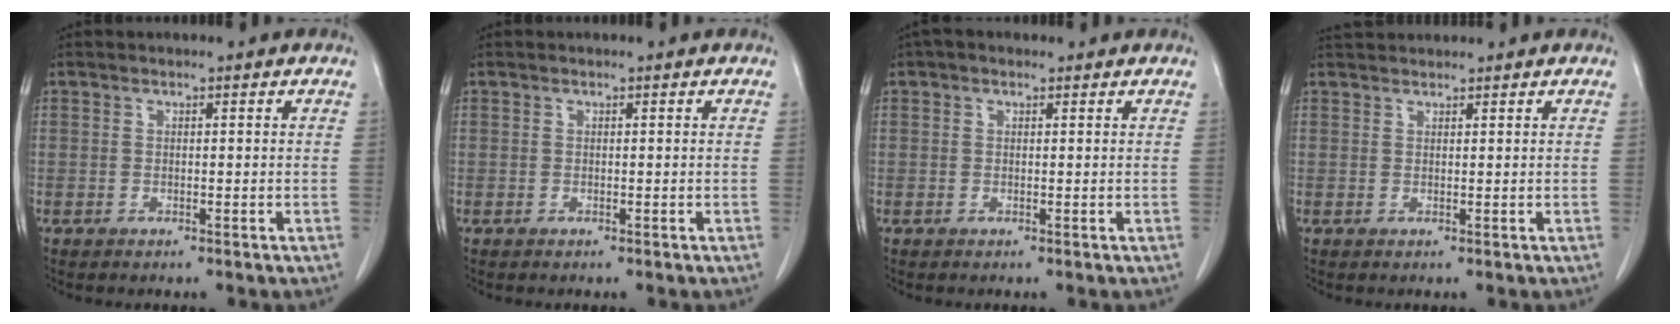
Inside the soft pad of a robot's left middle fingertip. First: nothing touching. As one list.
[{"total": 0.0}, {"total": 1.5, "force": [0.9, 0.9, 0.6], "torque": [-0.016, 0.019, 0.013]}, {"total": 2.3, "force": [2.3, 0.1, 0.1], "torque": [-0.007, 0.023, 0.044]}]